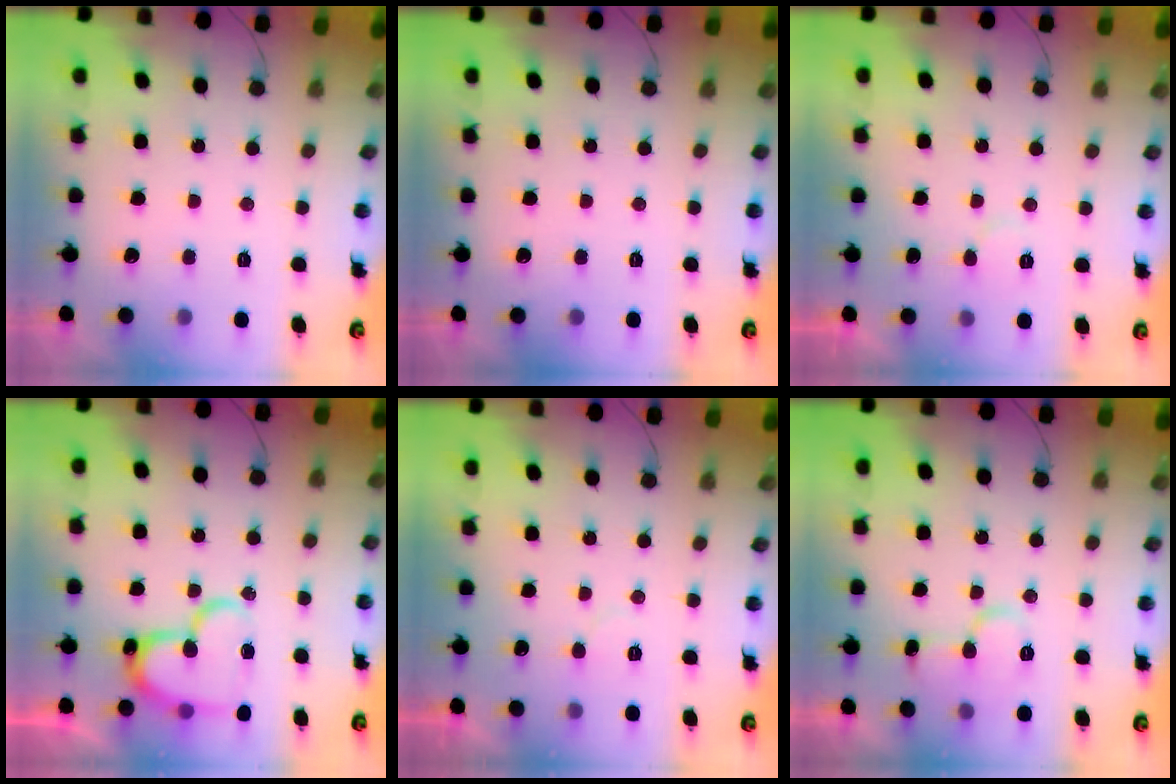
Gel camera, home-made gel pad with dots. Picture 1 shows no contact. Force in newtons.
{"total": 0.0}
{"total": 3.8, "press": 3.8, "slide": 0.3}
{"total": 17.2, "press": 17.2, "slide": 1.5}
{"total": 4.0, "press": 4.0, "slide": 0.4}
{"total": 8.6, "press": 8.6, "slide": 1.0}